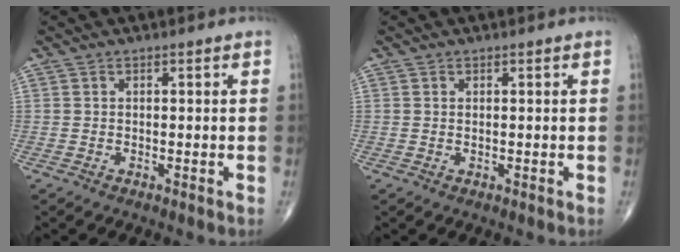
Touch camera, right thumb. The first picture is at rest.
{"total": 0.0}